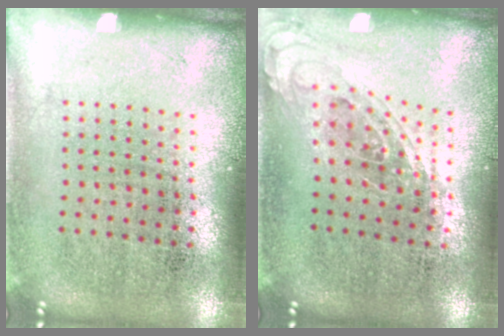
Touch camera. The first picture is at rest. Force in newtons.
{"total": 0.7, "press": 0.7, "slide": 0.2}